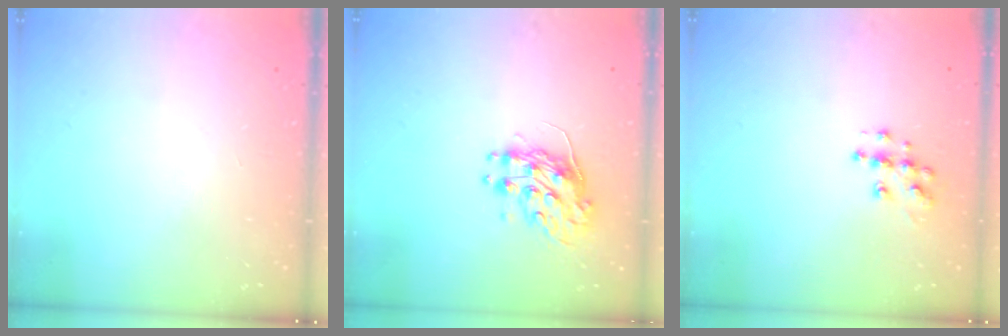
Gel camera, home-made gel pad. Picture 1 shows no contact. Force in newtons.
{"total": 9.2, "press": 9.2, "slide": 0.7}
{"total": 8.6, "press": 8.6, "slide": 0.4}